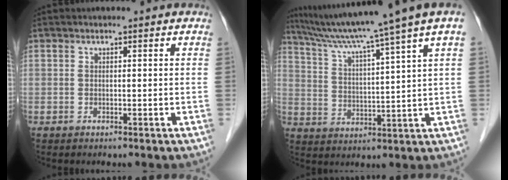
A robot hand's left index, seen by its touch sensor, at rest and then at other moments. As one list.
[{"total": 14.7, "force": [11.2, -2.6, 9.2], "torque": [-0.152, -0.001, 0.171]}]